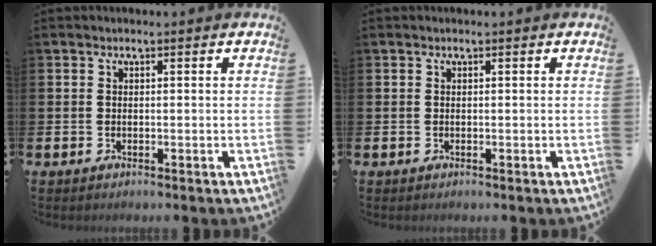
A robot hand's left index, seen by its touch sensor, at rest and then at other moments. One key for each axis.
{"total": 0.0}